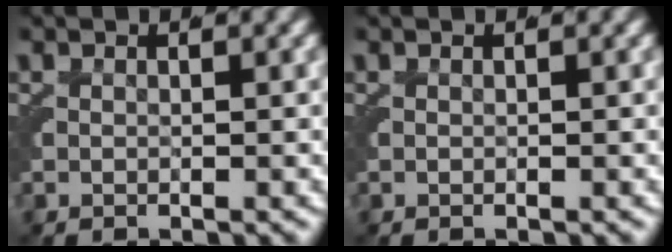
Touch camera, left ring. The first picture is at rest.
{"total": 0.0}